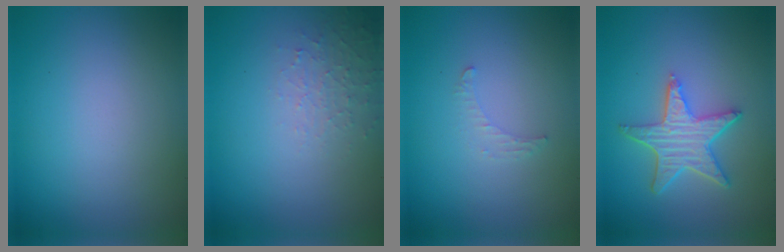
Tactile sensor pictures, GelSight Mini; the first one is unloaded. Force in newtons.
{"total": 1.8, "press": 1.8, "slide": 0.4}
{"total": 0.8, "press": 0.8, "slide": 0.3}
{"total": 4.5, "press": 3.7, "slide": 2.6}